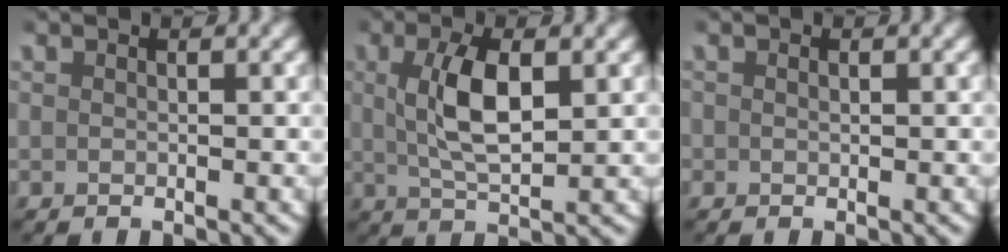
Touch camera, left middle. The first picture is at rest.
{"total": 4.6, "force": [0.9, 1.5, 4.2], "torque": [-0.084, -0.007, 0.021]}
{"total": 0.6, "force": [0.1, 0.5, 0.3], "torque": [-0.002, -0.001, 0.001]}